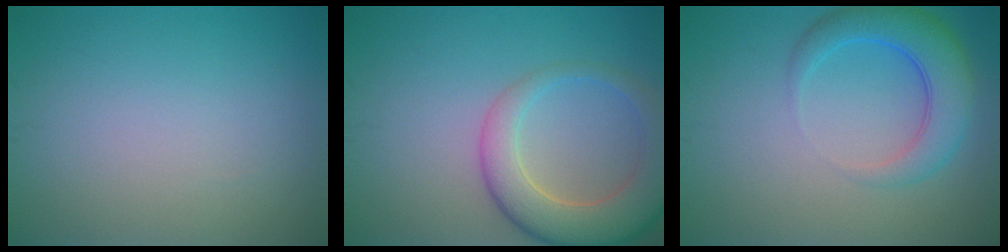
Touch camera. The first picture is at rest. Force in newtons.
{"total": 6.5, "press": 6.4, "slide": 0.5}
{"total": 5.0, "press": 5.0, "slide": 0.4}